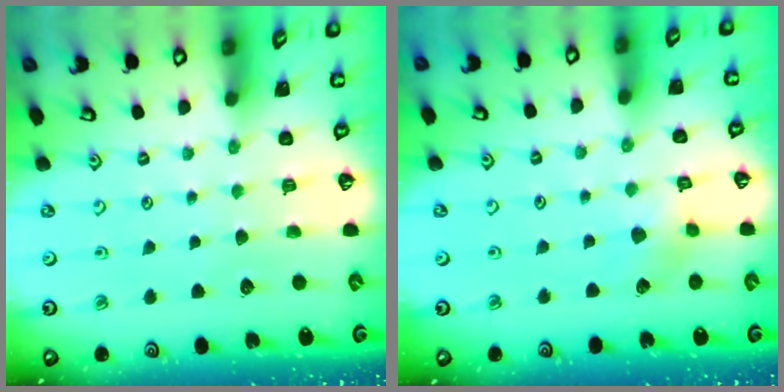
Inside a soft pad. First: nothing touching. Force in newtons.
{"total": 4.6, "press": 4.6, "slide": 0.5}